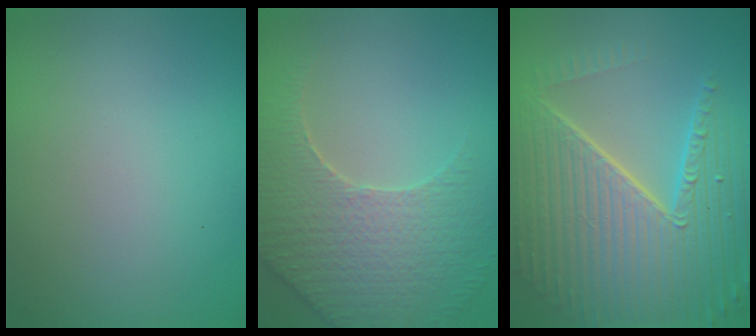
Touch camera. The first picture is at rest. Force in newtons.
{"total": 5.1, "press": 4.6, "slide": 2.1}
{"total": 10.2, "press": 6.5, "slide": 7.8}